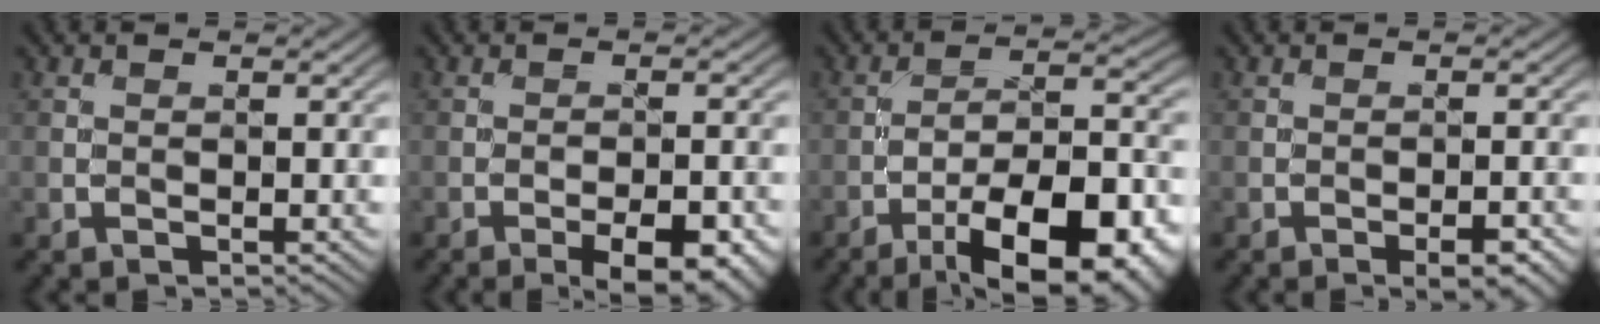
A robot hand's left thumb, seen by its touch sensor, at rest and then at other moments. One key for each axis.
{"total": 7.3, "fx": -4.3, "fy": 2.4, "fz": 5.5, "tx": -0.084, "ty": 0.004, "tz": -0.050}
{"total": 16.3, "fx": -9.5, "fy": 5.5, "fz": 12.0, "tx": -0.171, "ty": -0.006, "tz": -0.145}
{"total": 3.5, "fx": -2.1, "fy": 1.0, "fz": 2.6, "tx": -0.041, "ty": 0.009, "tz": -0.027}